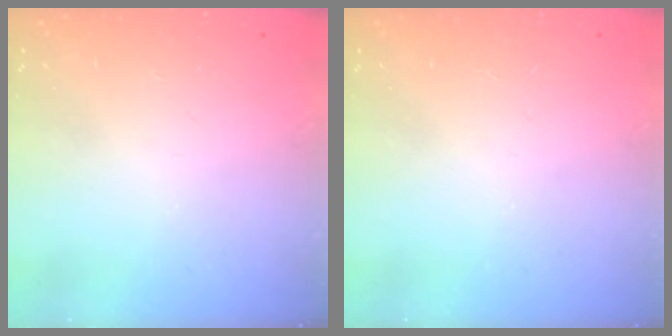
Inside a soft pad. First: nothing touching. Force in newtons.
{"total": 0.0}